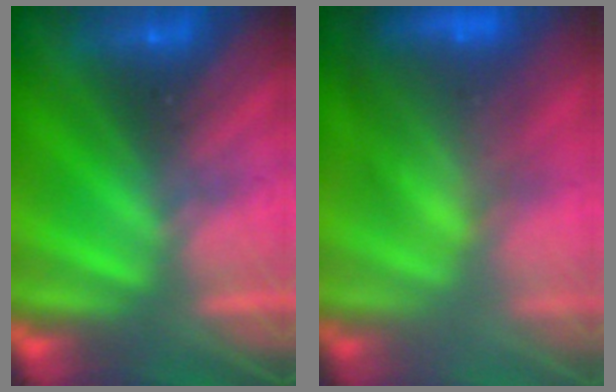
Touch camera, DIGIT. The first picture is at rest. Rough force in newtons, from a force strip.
{"total": 7.3}